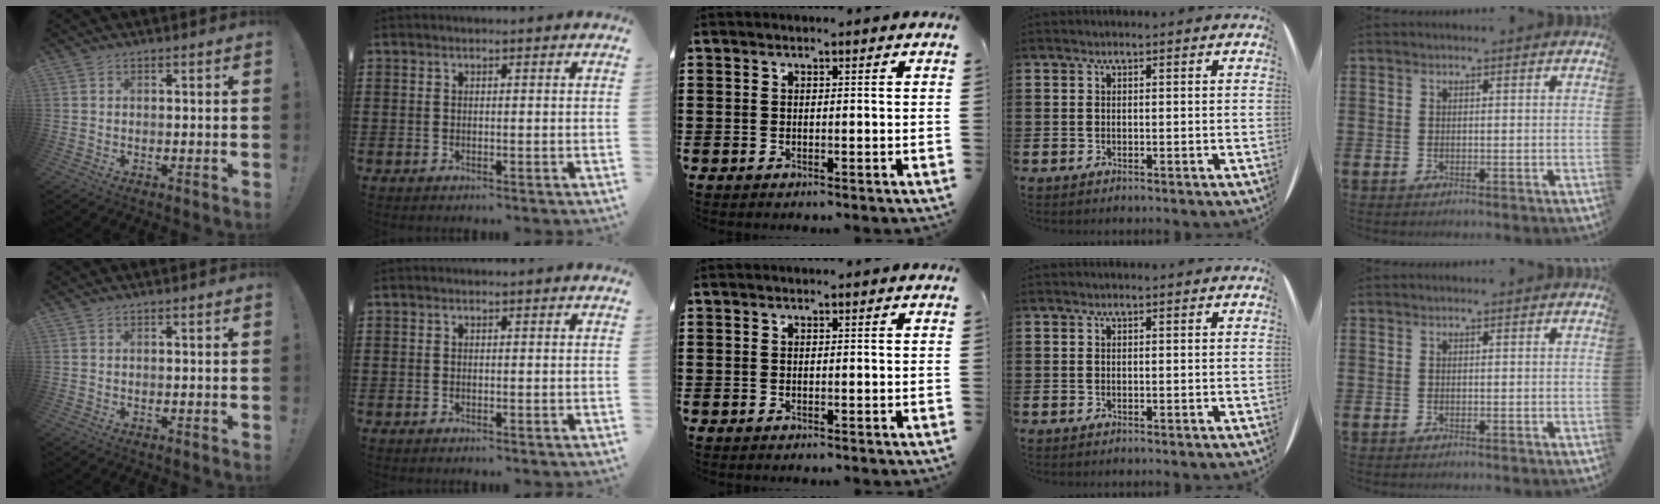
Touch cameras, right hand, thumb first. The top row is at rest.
{}